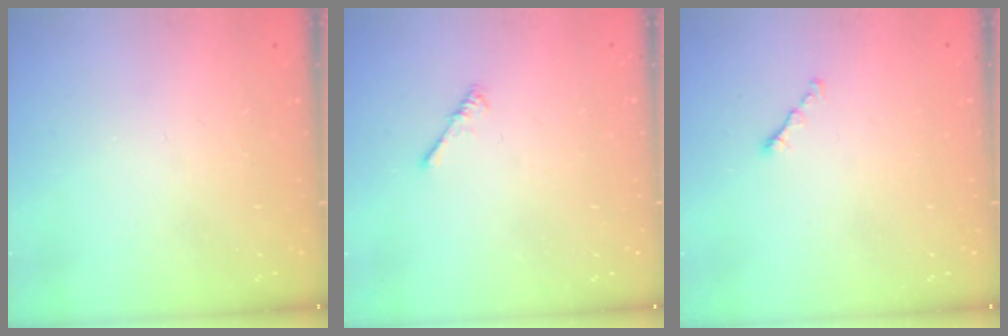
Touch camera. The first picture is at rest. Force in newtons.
{"total": 0.0}
{"total": 0.8, "press": 0.6, "slide": 0.4}